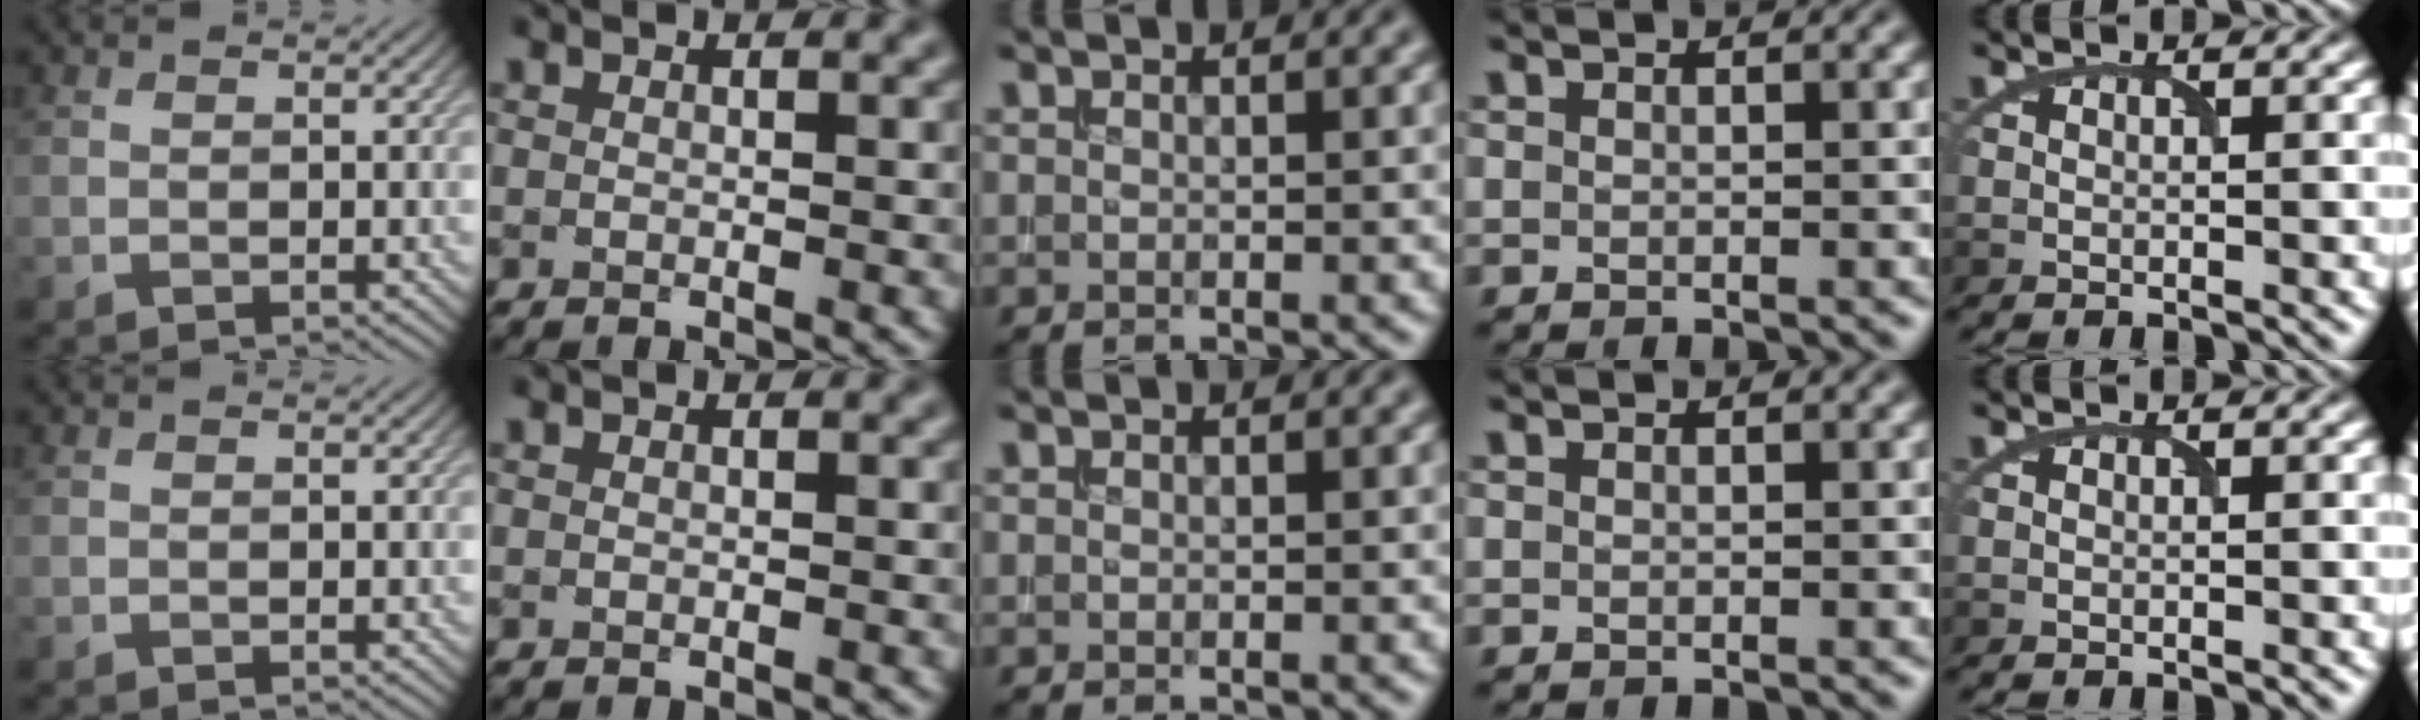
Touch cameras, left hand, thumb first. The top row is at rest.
{}